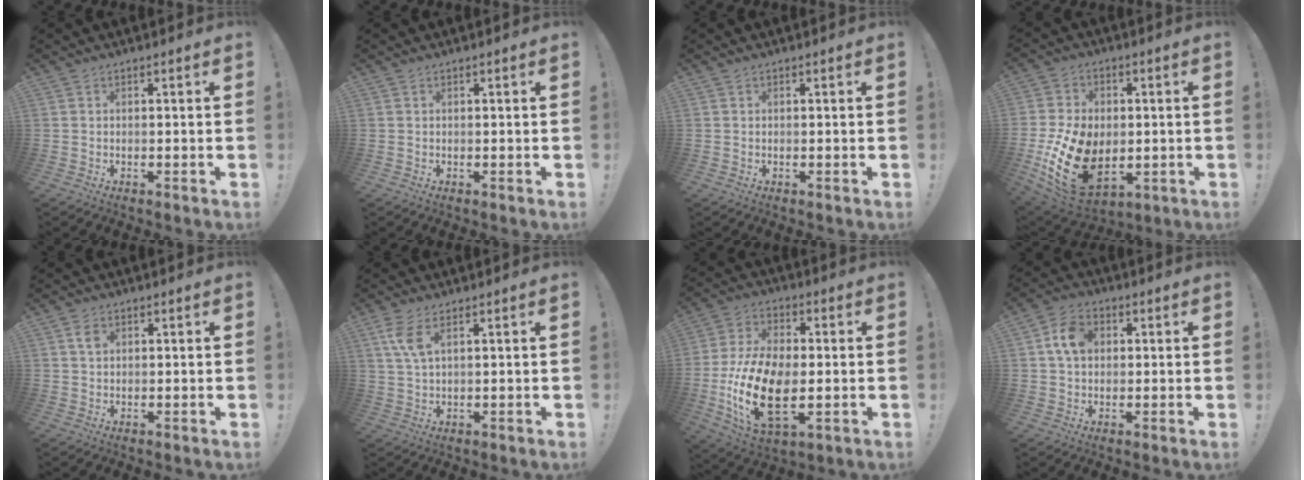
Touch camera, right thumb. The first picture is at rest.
{"total": 0.0}
{"total": 0.0}
{"total": 22.2, "force": [-4.7, 15.1, 15.5], "torque": [-0.288, 0.029, -0.060]}
{"total": 2.4, "force": [1.2, 1.6, 1.4], "torque": [-0.022, -0.001, 0.020]}
{"total": 5.9, "force": [2.8, 2.0, 4.8], "torque": [-0.102, -0.006, 0.050]}
{"total": 21.0, "force": [-4.0, 12.1, 16.6], "torque": [-0.322, 0.015, -0.058]}
{"total": 8.1, "force": [1.8, 5.7, 5.5], "torque": [-0.095, 0.015, 0.039]}